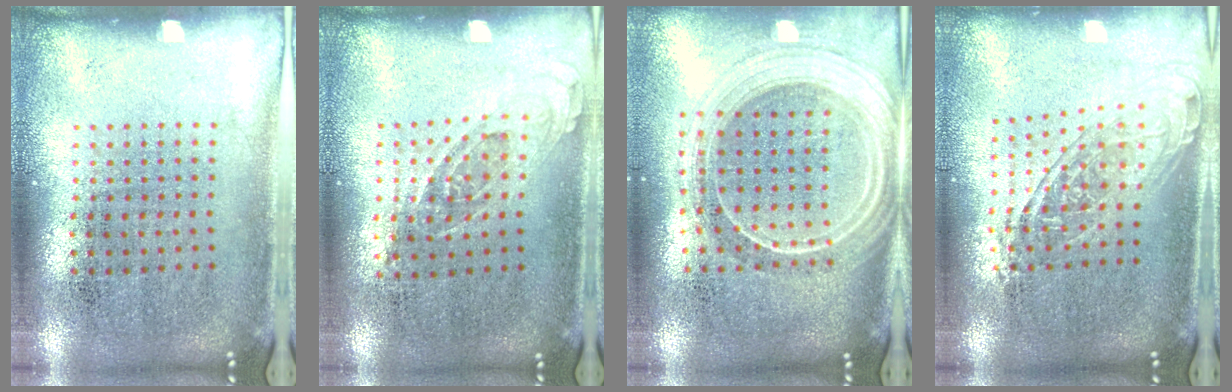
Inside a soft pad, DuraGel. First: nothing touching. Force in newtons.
{"total": 0.7, "press": 0.7, "slide": 0.3}
{"total": 2.3, "press": 2.1, "slide": 1.0}
{"total": 1.7, "press": 1.4, "slide": 1.0}